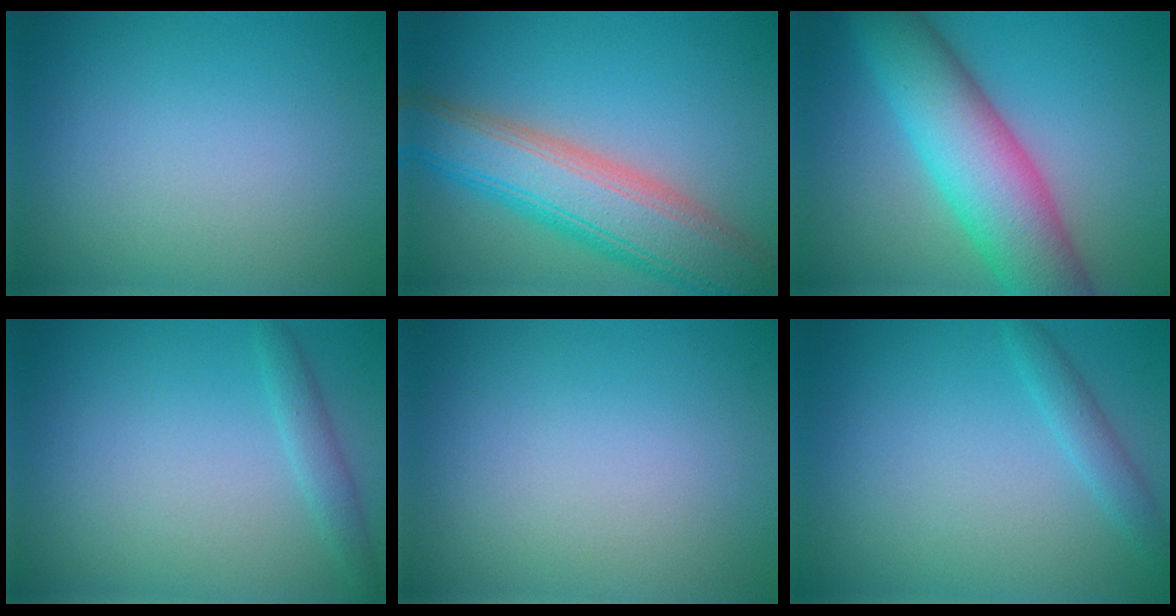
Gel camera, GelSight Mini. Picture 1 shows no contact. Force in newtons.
{"total": 8.5, "press": 8.5, "slide": 0.3}
{"total": 9.4, "press": 9.4, "slide": 0.2}
{"total": 1.6, "press": 1.6, "slide": 0.1}
{"total": 0.0}
{"total": 1.8, "press": 1.8, "slide": 0.2}